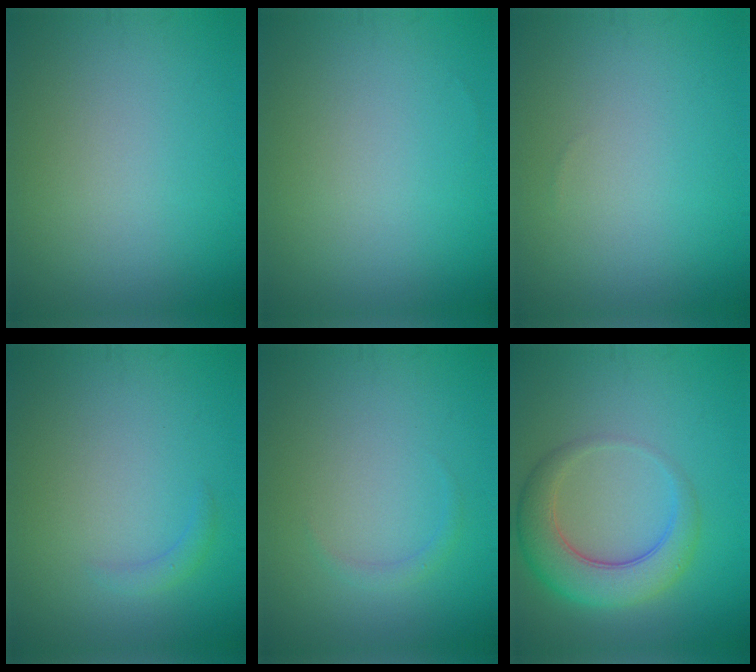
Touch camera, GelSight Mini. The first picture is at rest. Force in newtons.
{"total": 0.0}
{"total": 0.0}
{"total": 1.0, "press": 1.0, "slide": 0.1}
{"total": 0.8, "press": 0.8, "slide": 0.0}
{"total": 5.6, "press": 5.6, "slide": 0.3}